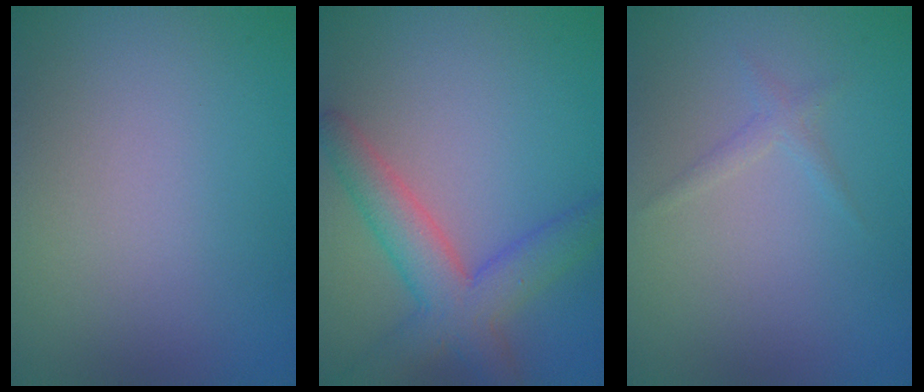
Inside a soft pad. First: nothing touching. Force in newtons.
{"total": 5.5, "press": 5.5, "slide": 0.3}
{"total": 1.0, "press": 1.0, "slide": 0.1}